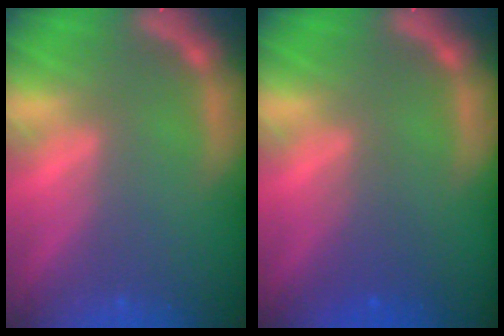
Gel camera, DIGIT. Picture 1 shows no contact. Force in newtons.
{"total": 2.0}